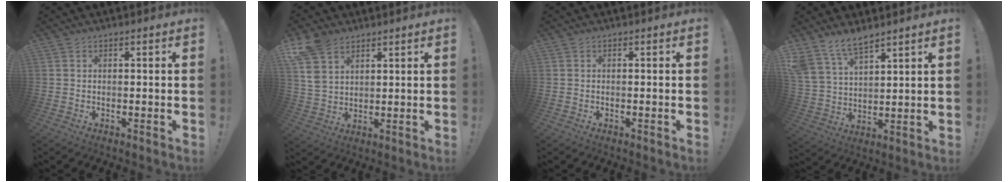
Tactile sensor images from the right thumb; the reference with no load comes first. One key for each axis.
{"total": 9.5, "fx": 6.2, "fy": 5.6, "fz": 4.5, "tx": -0.083, "ty": -0.019, "tz": 0.125}
{"total": 0.0}
{"total": 9.2, "fx": 7.8, "fy": 3.5, "fz": 3.5, "tx": -0.083, "ty": -0.042, "tz": 0.156}